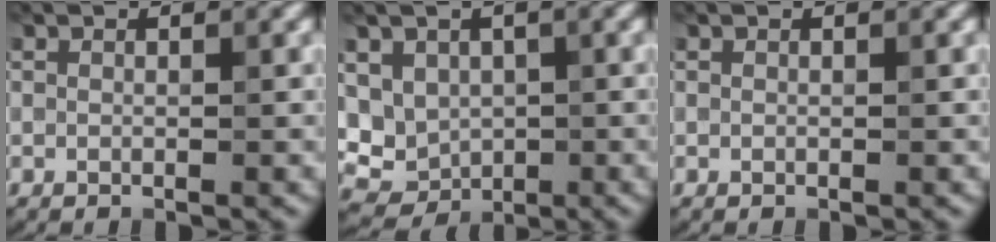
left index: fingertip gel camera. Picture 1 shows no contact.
{"total": 4.7, "force": [0.6, 4.2, 2.1], "torque": [-0.027, -0.004, 0.011]}
{"total": 0.0}